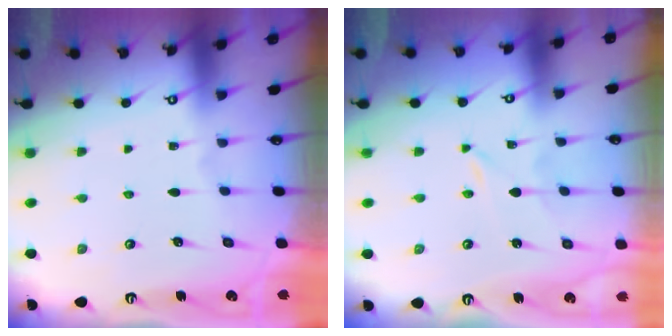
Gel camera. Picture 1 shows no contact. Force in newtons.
{"total": 0.0}